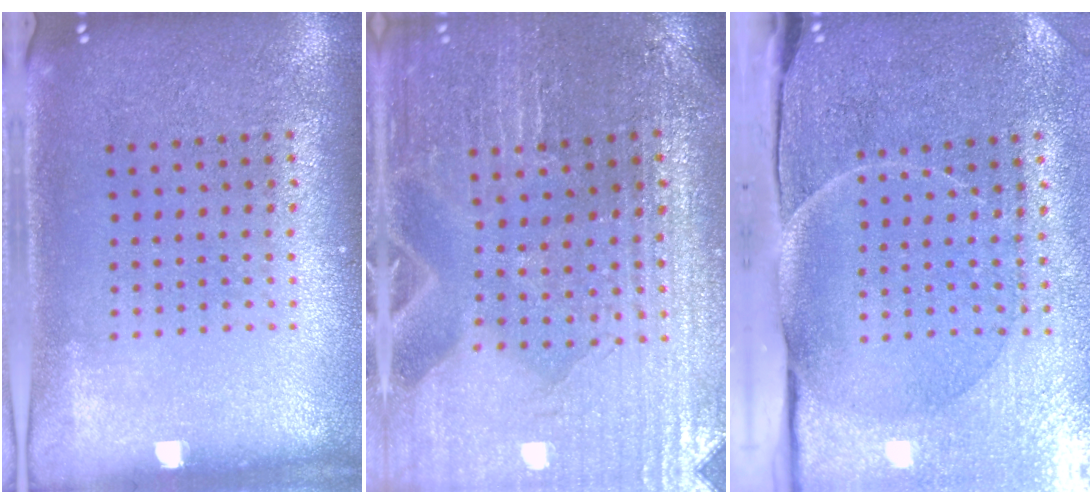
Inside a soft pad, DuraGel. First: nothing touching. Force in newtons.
{"total": 1.7, "press": 1.7, "slide": 0.2}
{"total": 4.5, "press": 3.8, "slide": 2.3}